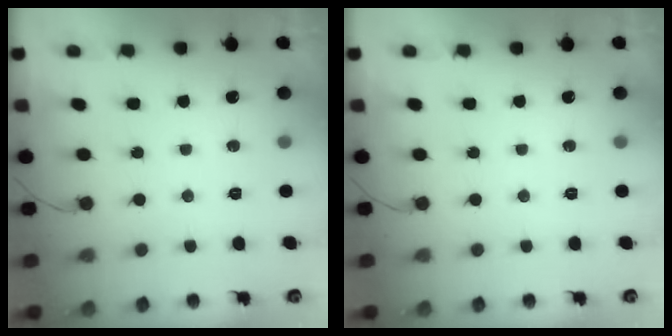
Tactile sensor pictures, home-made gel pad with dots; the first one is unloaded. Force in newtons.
{"total": 0.0}